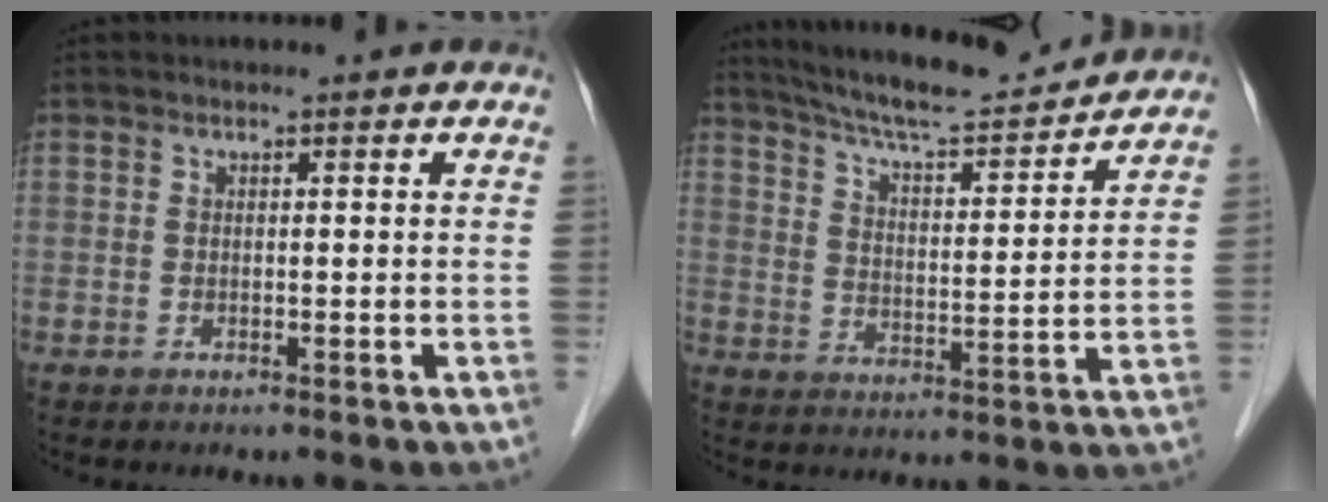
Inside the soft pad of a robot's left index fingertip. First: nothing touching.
{"total": 15.7, "force": [14.5, 1.6, 5.8], "torque": [-0.101, 0.004, 0.221]}